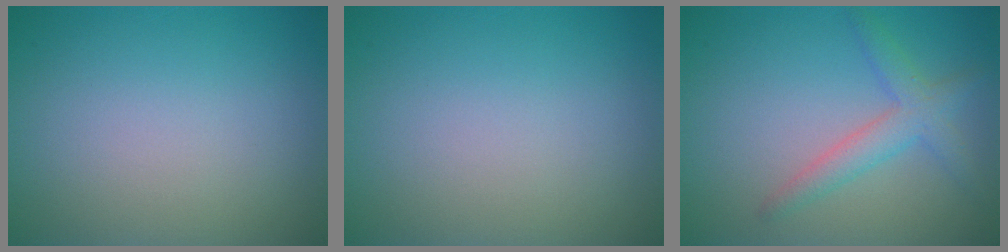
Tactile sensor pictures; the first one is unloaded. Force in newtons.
{"total": 0.0}
{"total": 2.9, "press": 2.9, "slide": 0.1}